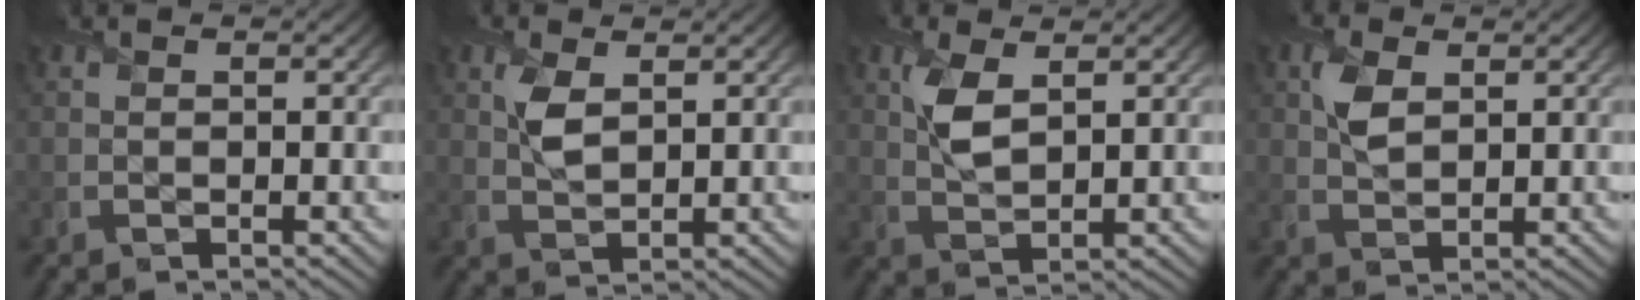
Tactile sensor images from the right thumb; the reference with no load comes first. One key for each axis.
{"total": 3.8, "fx": 1.5, "fy": 1.9, "fz": 2.9, "tx": -0.071, "ty": 0.002, "tz": 0.031}
{"total": 4.8, "fx": 1.9, "fy": 2.2, "fz": 3.7, "tx": -0.094, "ty": 0.002, "tz": 0.040}
{"total": 3.7, "fx": 1.4, "fy": 2.2, "fz": 2.7, "tx": -0.066, "ty": 0.004, "tz": 0.026}